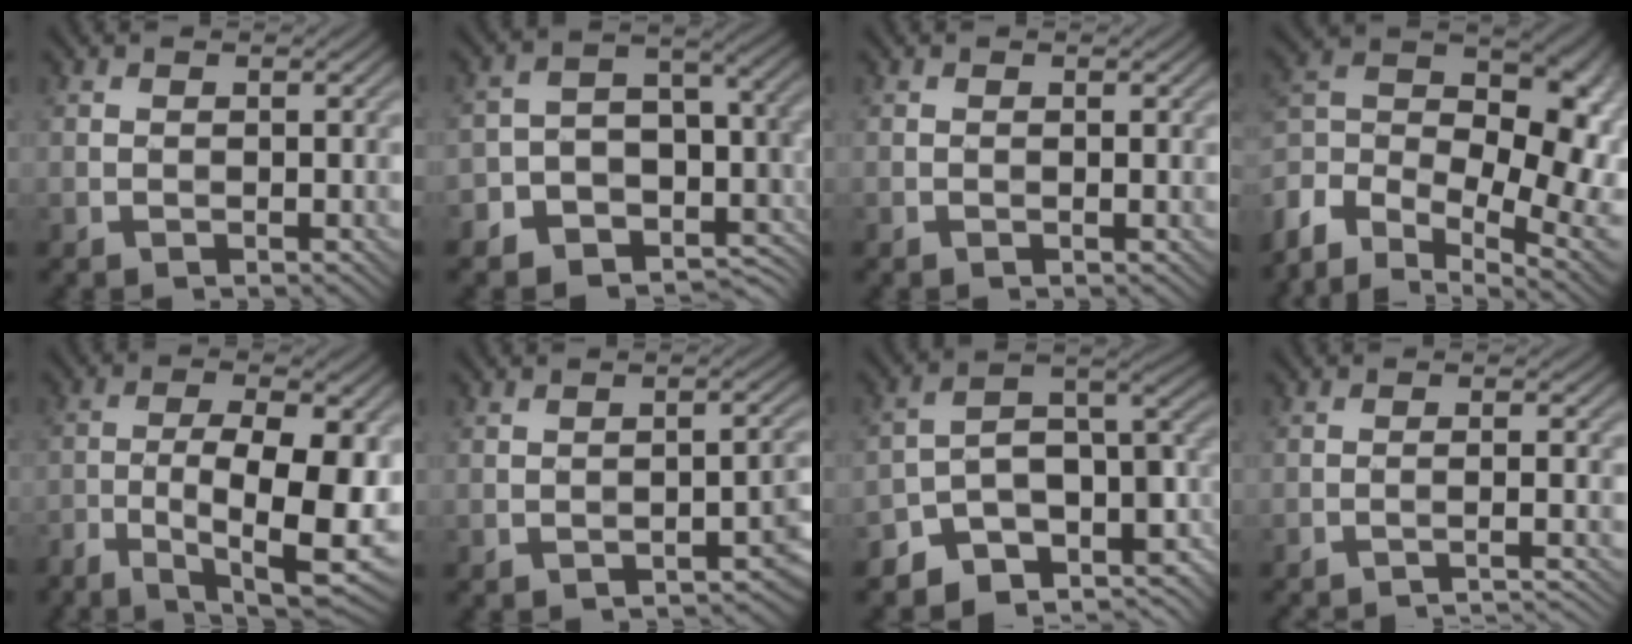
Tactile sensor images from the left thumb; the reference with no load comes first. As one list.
[{"total": 8.7, "force": [-4.1, 6.2, 4.5], "torque": [-0.070, -0.022, -0.081]}, {"total": 0.0}, {"total": 16.4, "force": [-7.0, 9.9, 11.0], "torque": [-0.252, -0.017, -0.119]}, {"total": 12.5, "force": [-4.3, 4.0, 11.0], "torque": [-0.174, -0.010, -0.062]}, {"total": 3.0, "force": [-2.0, 0.9, 2.0], "torque": [-0.022, 0.009, -0.024]}, {"total": 8.2, "force": [-4.7, 4.0, 5.5], "torque": [-0.077, -0.013, -0.092]}, {"total": 3.5, "force": [-2.8, 0.2, 2.0], "torque": [-0.022, 0.010, -0.061]}]